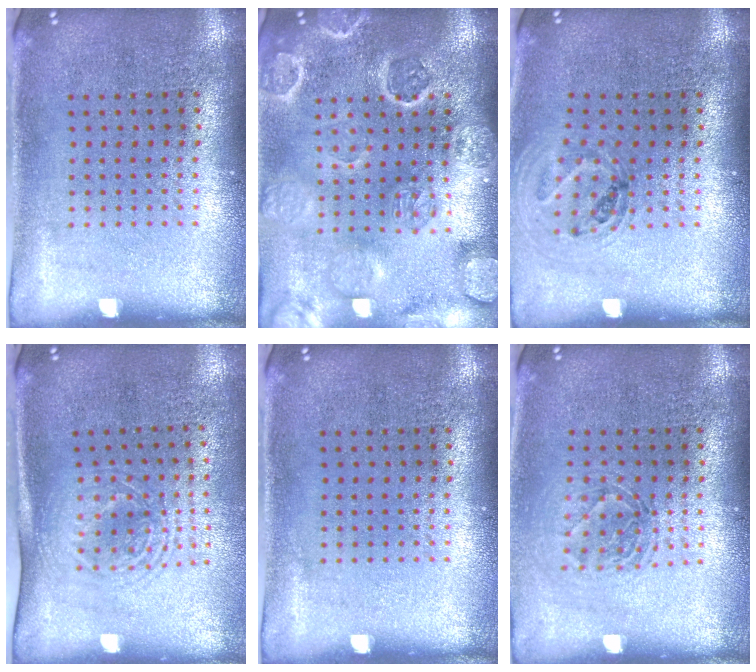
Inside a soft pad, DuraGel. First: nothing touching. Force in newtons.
{"total": 3.4, "press": 3.2, "slide": 1.3}
{"total": 1.0, "press": 1.0, "slide": 0.1}
{"total": 1.7, "press": 1.3, "slide": 1.0}
{"total": 0.0}
{"total": 1.3, "press": 1.1, "slide": 0.6}